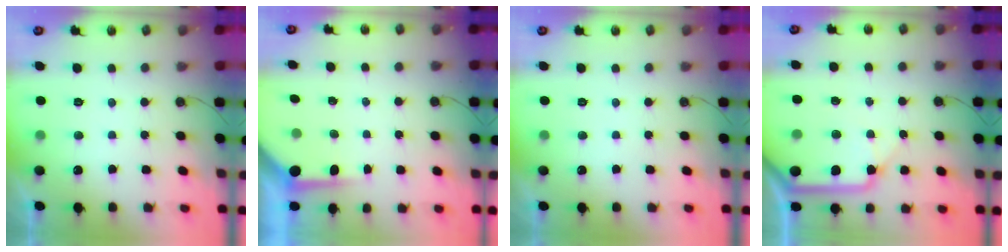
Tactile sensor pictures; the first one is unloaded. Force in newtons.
{"total": 3.8, "press": 3.8, "slide": 0.3}
{"total": 0.0}
{"total": 12.9, "press": 12.8, "slide": 1.9}